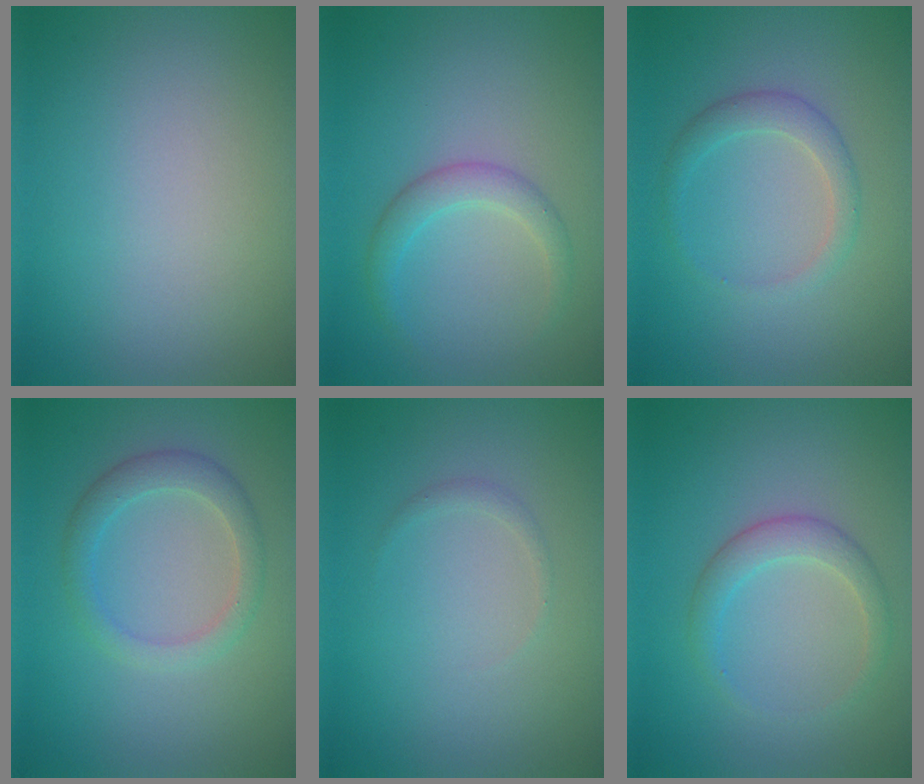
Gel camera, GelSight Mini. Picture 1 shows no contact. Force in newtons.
{"total": 2.2, "press": 2.2, "slide": 0.1}
{"total": 1.5, "press": 1.5, "slide": 0.0}
{"total": 2.6, "press": 2.6, "slide": 0.1}
{"total": 0.6, "press": 0.6, "slide": 0.0}
{"total": 2.3, "press": 2.3, "slide": 0.1}